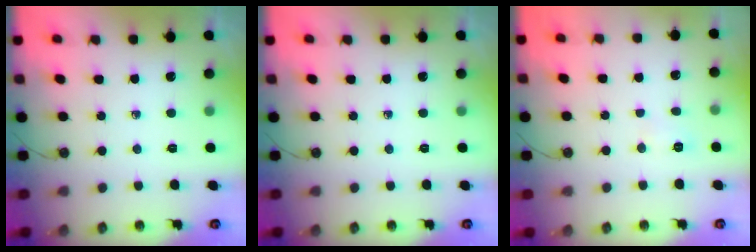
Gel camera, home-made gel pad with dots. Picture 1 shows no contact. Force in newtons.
{"total": 0.0}
{"total": 4.8, "press": 4.7, "slide": 1.1}